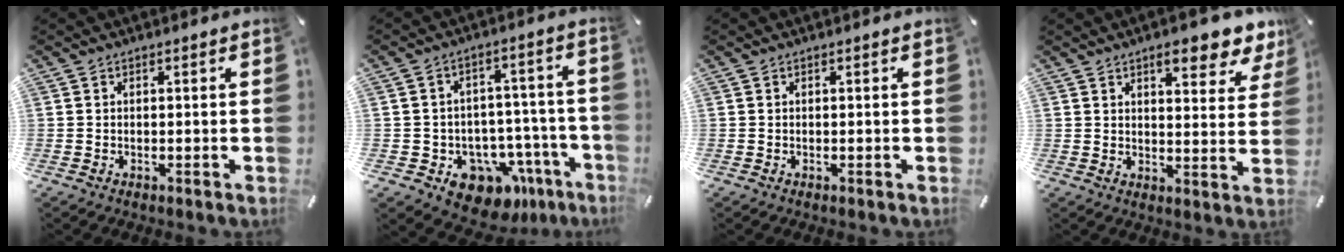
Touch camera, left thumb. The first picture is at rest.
{"total": 11.3, "force": [-6.8, 7.7, 4.6], "torque": [-0.035, 0.039, -0.105]}
{"total": 0.0}
{"total": 9.6, "force": [6.9, 3.5, 5.6], "torque": [-0.065, -0.042, 0.114]}